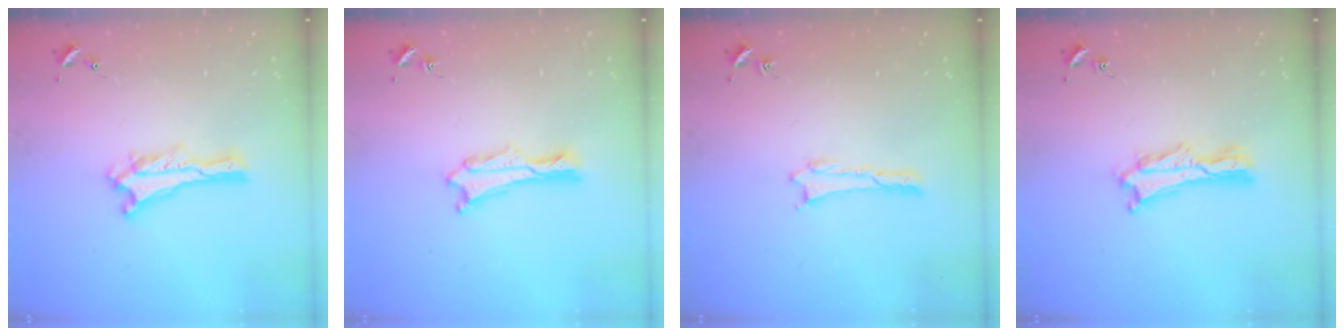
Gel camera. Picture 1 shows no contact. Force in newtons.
{"total": 0.8, "press": 0.7, "slide": 0.2}
{"total": 0.0}
{"total": 2.1, "press": 2.1, "slide": 0.3}